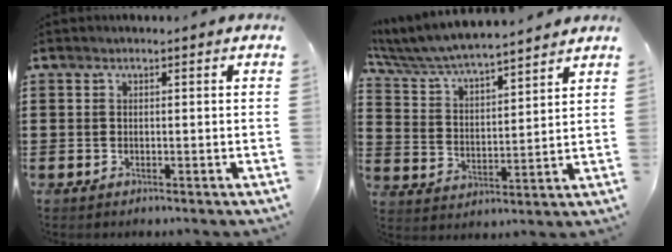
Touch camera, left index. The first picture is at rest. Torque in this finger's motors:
{"motor_torque": [1.06, -1.08, 0.86, 0.20]}